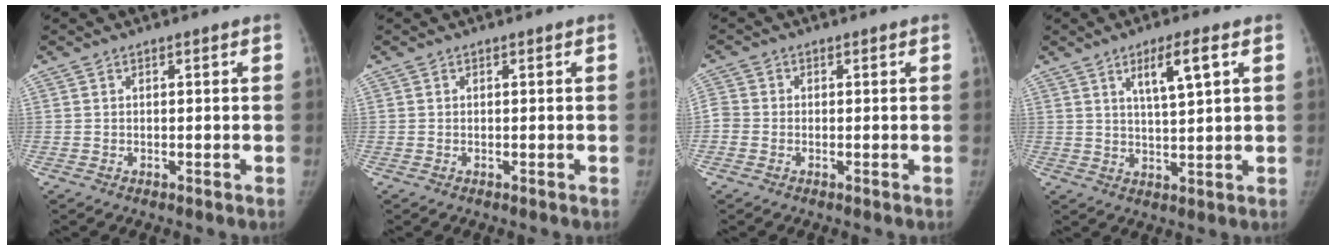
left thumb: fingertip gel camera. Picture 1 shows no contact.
{"total": 0.0}
{"total": 2.7, "force": [-0.6, 2.3, 1.3], "torque": [-0.025, 0.002, -0.020]}
{"total": 6.9, "force": [3.1, 1.3, 6.0], "torque": [-0.103, -0.015, 0.056]}